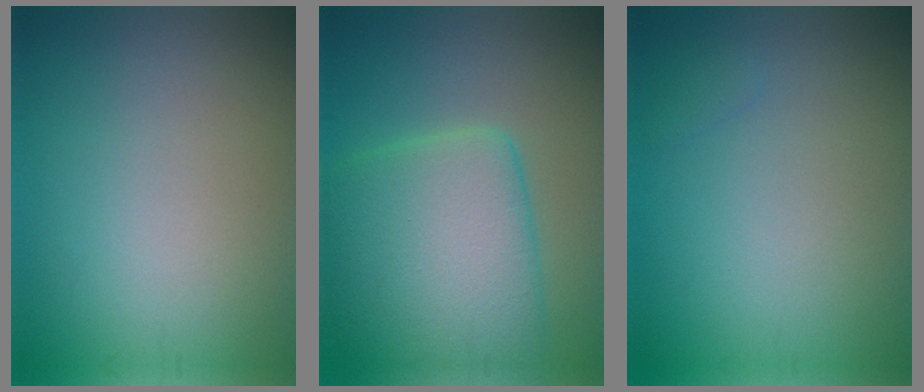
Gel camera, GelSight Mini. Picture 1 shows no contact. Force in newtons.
{"total": 8.2, "press": 8.2, "slide": 0.6}
{"total": 0.5, "press": 0.5, "slide": 0.0}